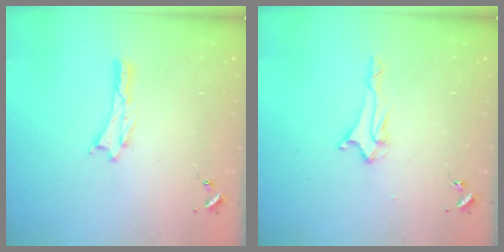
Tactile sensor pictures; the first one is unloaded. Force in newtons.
{"total": 2.1, "press": 2.0, "slide": 0.4}